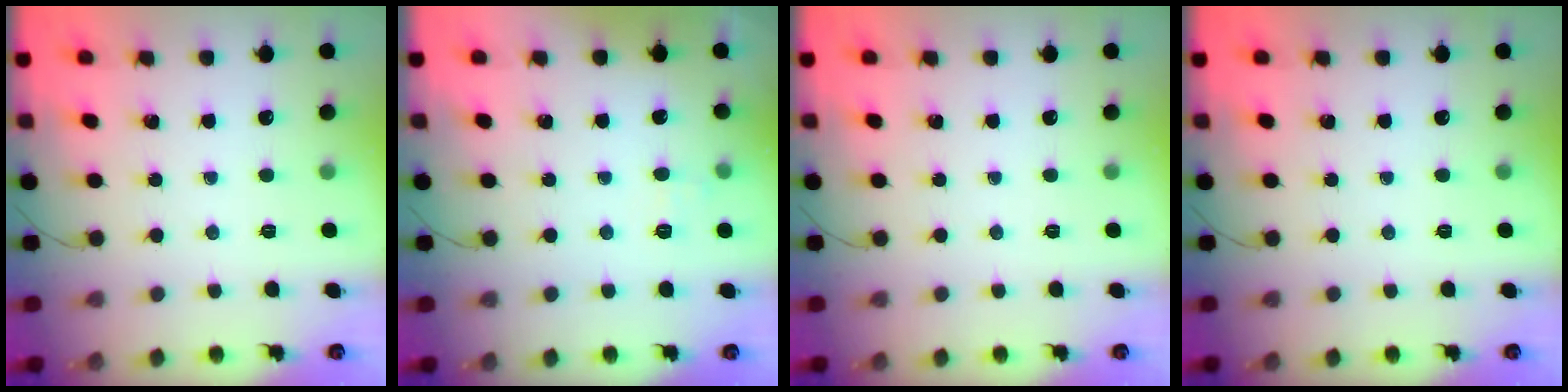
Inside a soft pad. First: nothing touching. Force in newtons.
{"total": 4.3, "press": 4.1, "slide": 1.3}
{"total": 0.0}
{"total": 0.0}